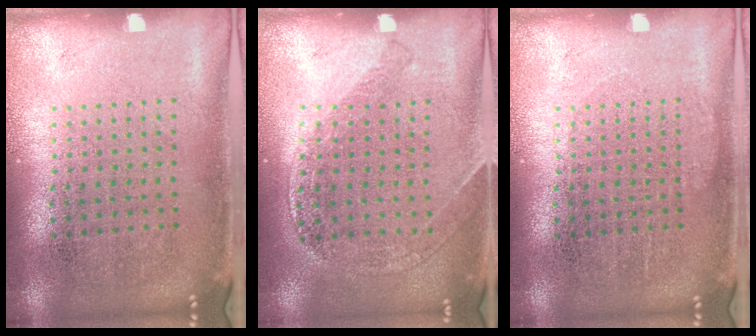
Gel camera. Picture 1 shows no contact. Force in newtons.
{"total": 1.2, "press": 1.2, "slide": 0.1}
{"total": 0.6, "press": 0.5, "slide": 0.1}